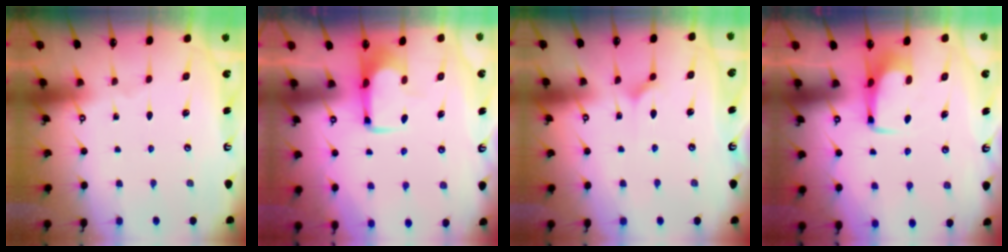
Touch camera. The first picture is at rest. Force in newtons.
{"total": 2.0, "press": 2.0, "slide": 0.4}
{"total": 3.7, "press": 3.7, "slide": 0.4}
{"total": 3.0, "press": 2.9, "slide": 0.4}